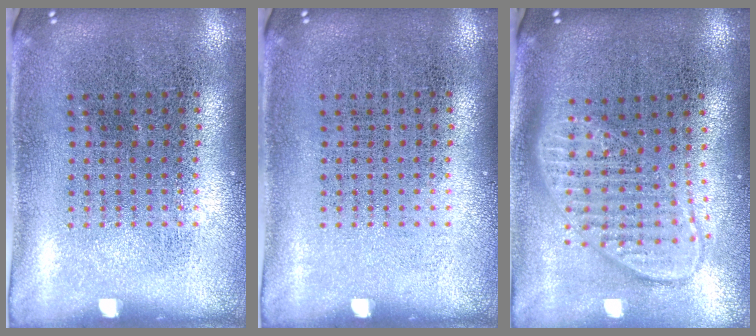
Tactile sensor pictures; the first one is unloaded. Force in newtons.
{"total": 0.0}
{"total": 1.9, "press": 1.5, "slide": 1.1}